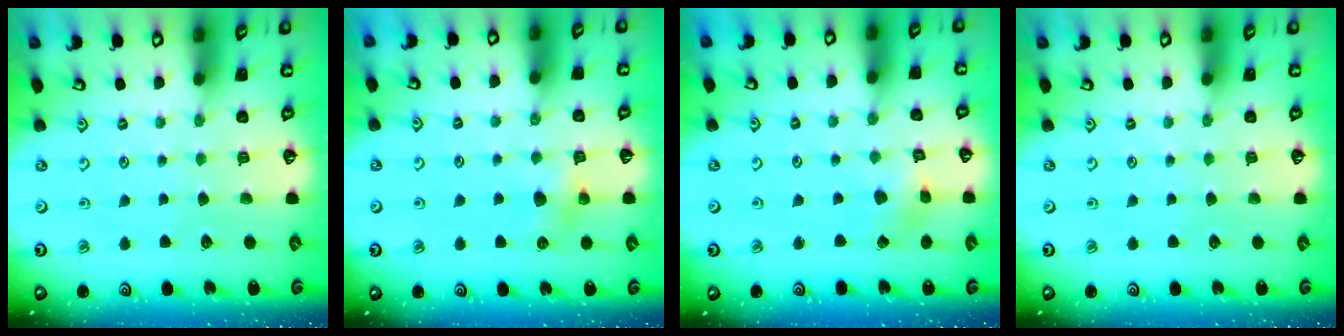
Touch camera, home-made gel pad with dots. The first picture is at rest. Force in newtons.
{"total": 5.4, "press": 5.3, "slide": 0.6}
{"total": 3.4, "press": 3.4, "slide": 0.3}
{"total": 0.0}